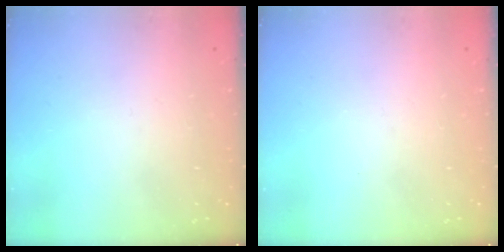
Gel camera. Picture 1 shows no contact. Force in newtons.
{"total": 0.0}